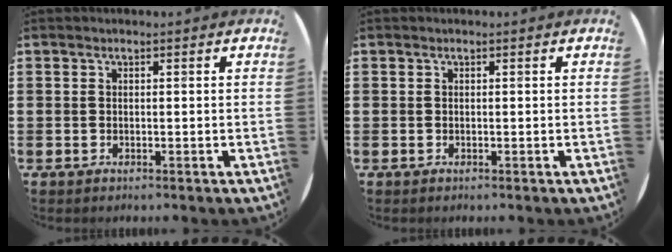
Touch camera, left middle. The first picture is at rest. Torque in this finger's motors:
{"motor_torque": [-0.01, 0.00, 0.00, 0.00]}